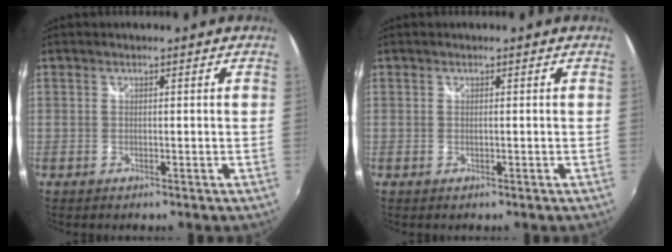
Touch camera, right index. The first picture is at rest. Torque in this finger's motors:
{"motor_torque": [-0.26, 0.26, 0.00, 0.00]}